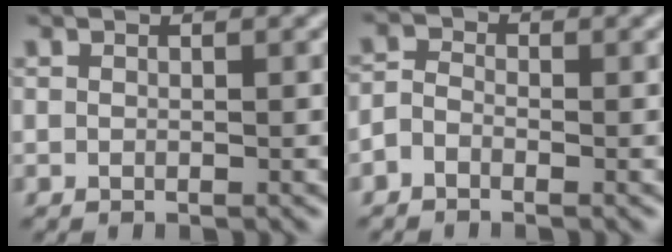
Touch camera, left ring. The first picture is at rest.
{"total": 1.6, "force": [-1.1, 1.0, 0.6], "torque": [-0.007, 0.004, -0.031]}